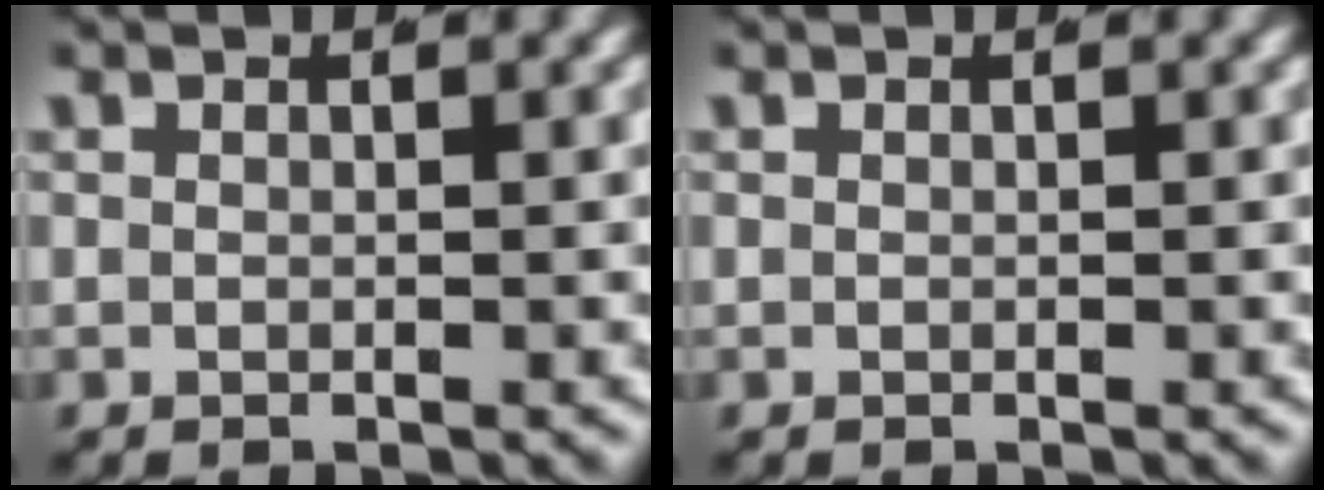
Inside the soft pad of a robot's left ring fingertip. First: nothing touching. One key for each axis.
{"total": 0.0}